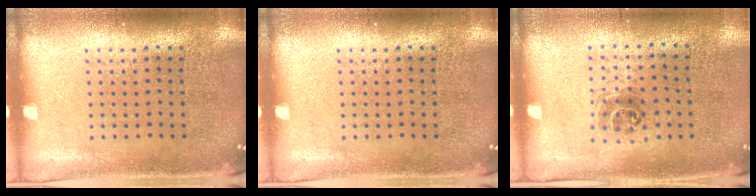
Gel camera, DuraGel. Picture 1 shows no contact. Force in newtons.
{"total": 0.0}
{"total": 1.0, "press": 0.8, "slide": 0.5}